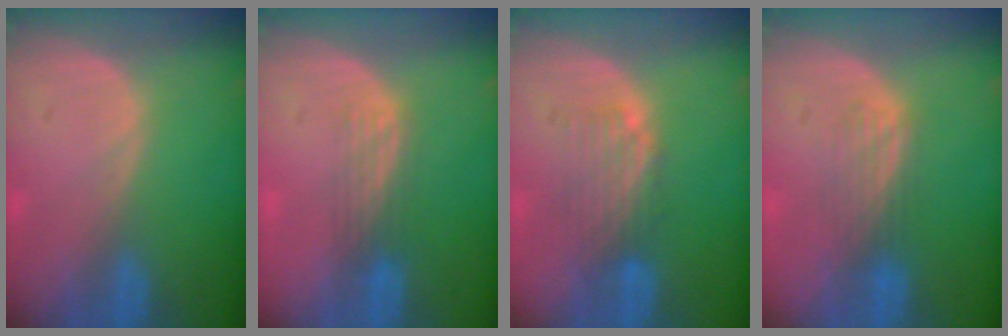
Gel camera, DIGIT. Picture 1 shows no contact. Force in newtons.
{"total": 2.9, "press": 2.7, "slide": 1.2}
{"total": 4.8, "press": 4.1, "slide": 2.5}
{"total": 3.6, "press": 3.2, "slide": 1.7}